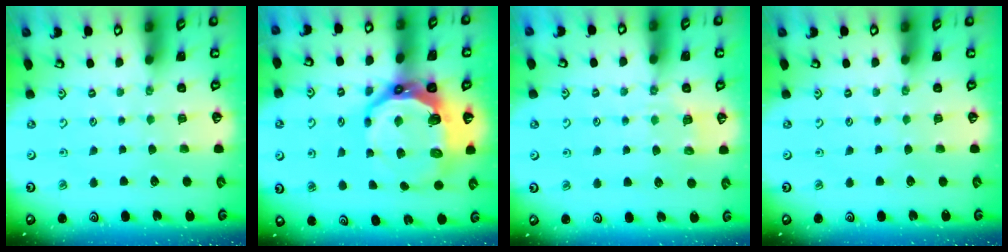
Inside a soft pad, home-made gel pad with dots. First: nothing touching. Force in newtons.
{"total": 15.7, "press": 14.8, "slide": 5.3}
{"total": 5.1, "press": 5.0, "slide": 1.0}
{"total": 0.0}